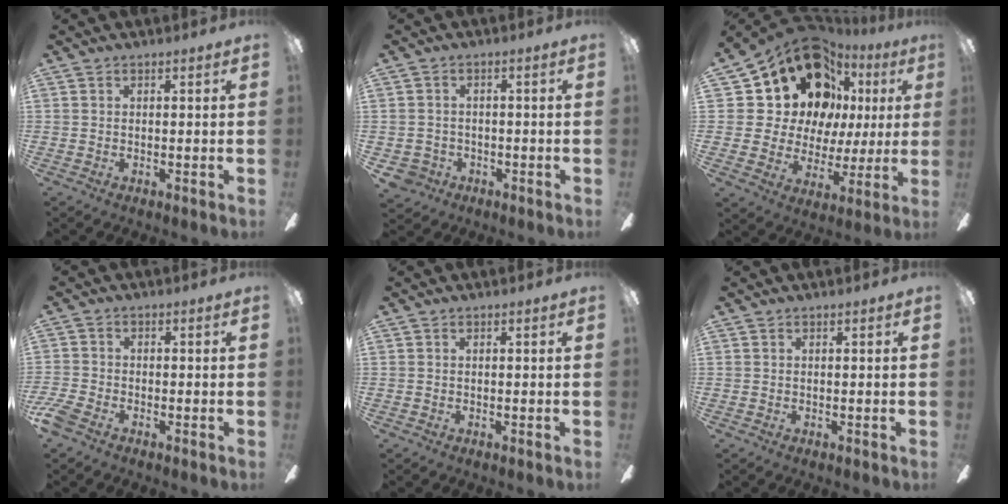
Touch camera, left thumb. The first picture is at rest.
{"total": 3.5, "force": [-1.7, 3.1, 0.7], "torque": [-0.027, 0.006, -0.034]}
{"total": 18.8, "force": [10.6, 12.5, 9.1], "torque": [-0.177, -0.060, 0.207]}
{"total": 3.8, "force": [-2.6, 1.9, 2.0], "torque": [-0.054, 0.007, -0.053]}
{"total": 0.0}
{"total": 0.0}